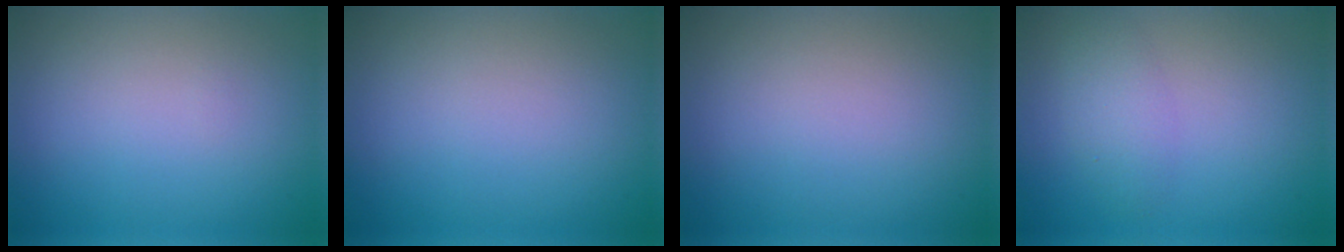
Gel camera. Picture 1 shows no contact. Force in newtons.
{"total": 0.0}
{"total": 0.0}
{"total": 2.2, "press": 2.2, "slide": 0.1}